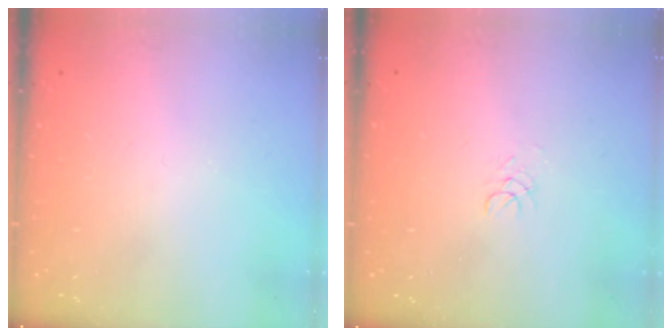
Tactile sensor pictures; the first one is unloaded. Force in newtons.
{"total": 1.7, "press": 1.7, "slide": 0.2}